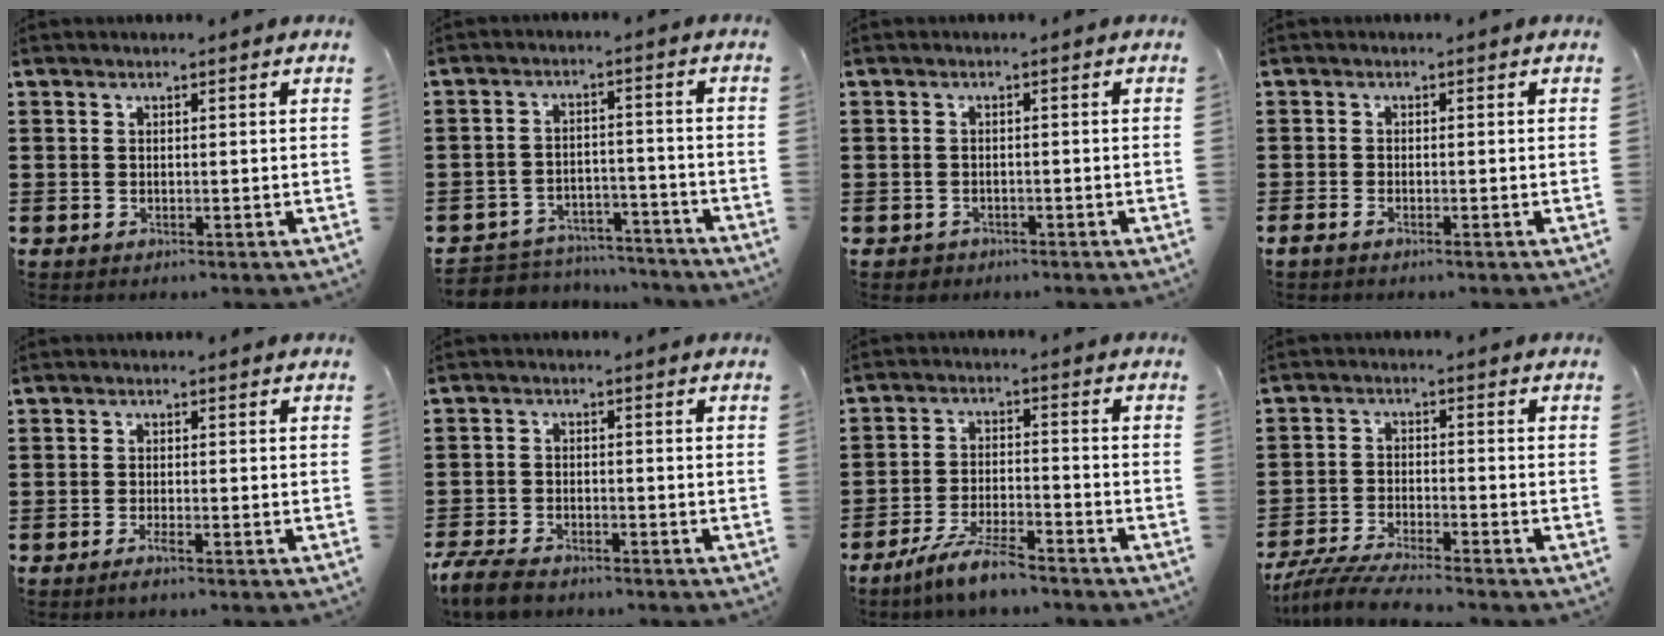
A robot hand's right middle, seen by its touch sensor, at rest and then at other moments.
{"total": 5.1, "force": [-5.0, 1.0, 0.0], "torque": [-0.009, 0.010, -0.105]}
{"total": 1.1, "force": [-1.0, 0.5, 0.0], "torque": [-0.003, 0.000, -0.022]}
{"total": 0.7, "force": [-0.6, 0.1, 0.4], "torque": [-0.010, -0.006, -0.009]}
{"total": 1.4, "force": [-0.8, 0.1, 1.1], "torque": [-0.027, -0.007, -0.016]}
{"total": 4.1, "force": [-3.7, 1.0, 1.4], "torque": [-0.047, -0.005, -0.077]}
{"total": 6.9, "force": [-5.9, 0.6, 3.5], "torque": [-0.082, -0.010, -0.113]}
{"total": 5.8, "force": [-5.5, 0.1, 1.9], "torque": [-0.050, -0.013, -0.109]}